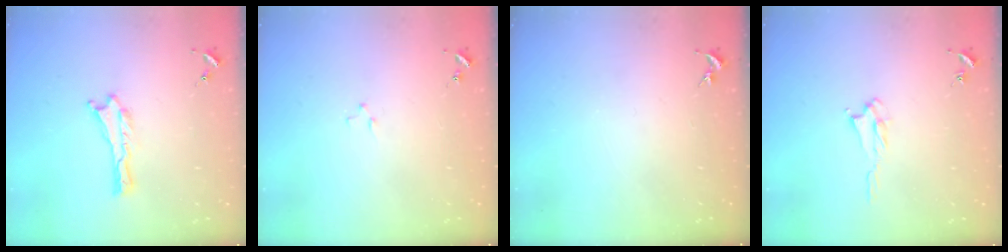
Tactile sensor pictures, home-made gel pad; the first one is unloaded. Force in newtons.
{"total": 0.7, "press": 0.7, "slide": 0.2}
{"total": 0.0}
{"total": 2.1, "press": 2.0, "slide": 0.3}